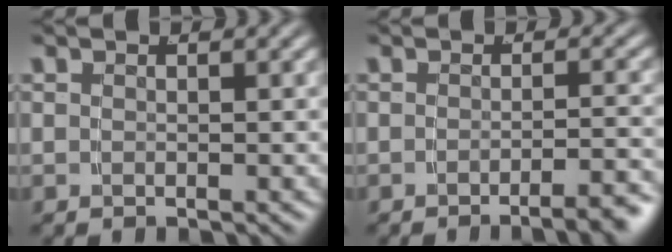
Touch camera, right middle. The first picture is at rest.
{"total": 4.0, "force": [-3.2, 0.5, 2.3], "torque": [-0.020, 0.000, -0.052]}